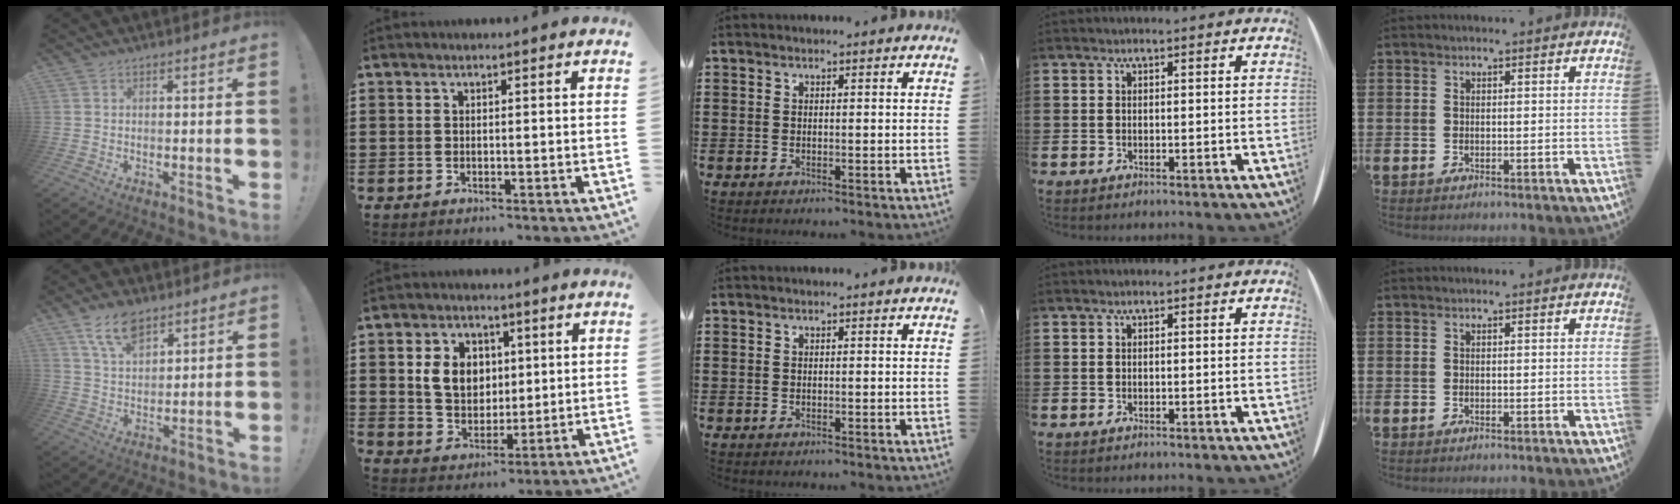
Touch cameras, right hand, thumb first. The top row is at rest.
{"thumb": {"total": 10.0, "force": [6.8, 4.9, 5.5], "torque": [-0.109, -0.023, 0.130]}, "index": {"total": 7.2, "force": [1.7, 5.8, 3.8], "torque": [-0.081, 0.014, 0.026]}}